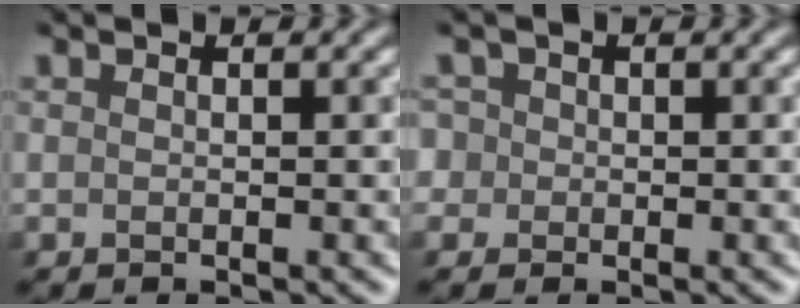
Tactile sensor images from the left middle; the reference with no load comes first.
{"total": 2.4, "force": [-0.2, 2.4, 0.0], "torque": [0.013, 0.026, -0.028]}